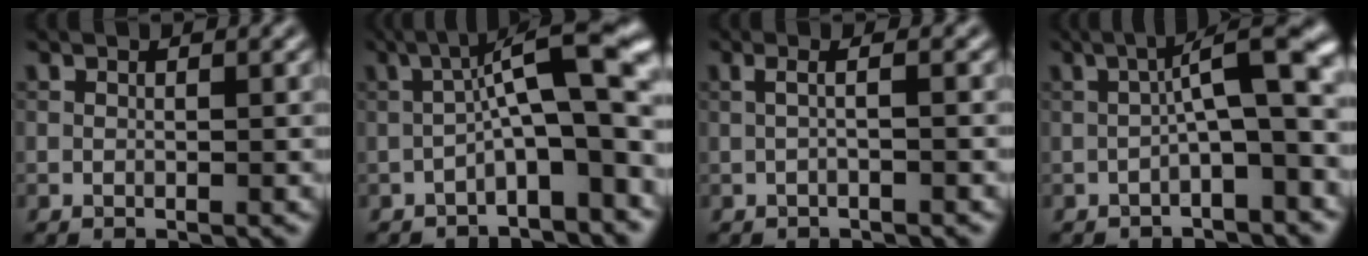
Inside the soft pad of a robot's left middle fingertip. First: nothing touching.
{"total": 8.9, "force": [-1.8, 1.9, 8.5], "torque": [-0.126, 0.036, -0.039]}
{"total": 1.5, "force": [-0.1, 0.2, 1.4], "torque": [-0.028, 0.000, -0.009]}
{"total": 6.2, "force": [-0.8, 1.2, 6.0], "torque": [-0.090, 0.027, -0.021]}